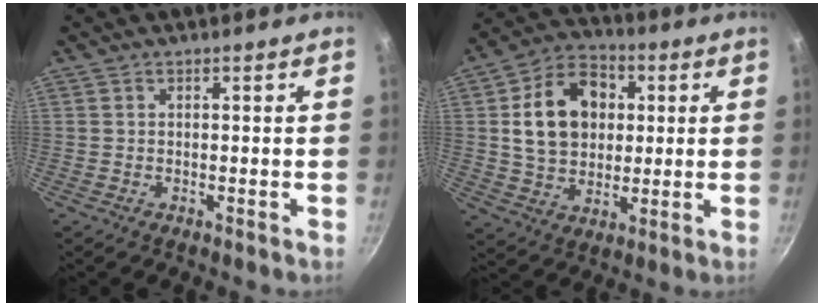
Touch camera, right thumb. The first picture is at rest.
{"total": 15.8, "force": [2.7, 12.0, 10.0], "torque": [-0.142, 0.015, 0.041]}